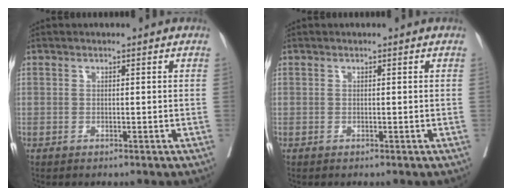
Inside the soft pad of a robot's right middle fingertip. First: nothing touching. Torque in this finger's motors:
{"motor_torque": [-0.02, -0.02, 0.00, 0.00]}